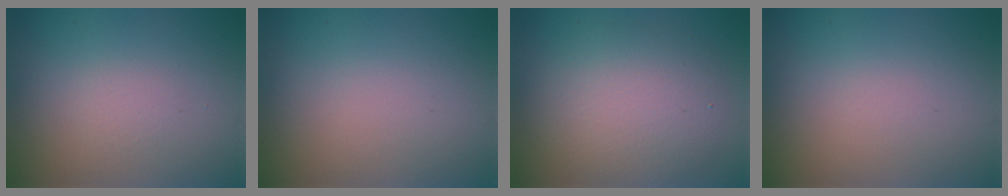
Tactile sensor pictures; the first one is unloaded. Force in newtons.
{"total": 0.0}
{"total": 5.1, "press": 5.1, "slide": 0.3}
{"total": 0.0}